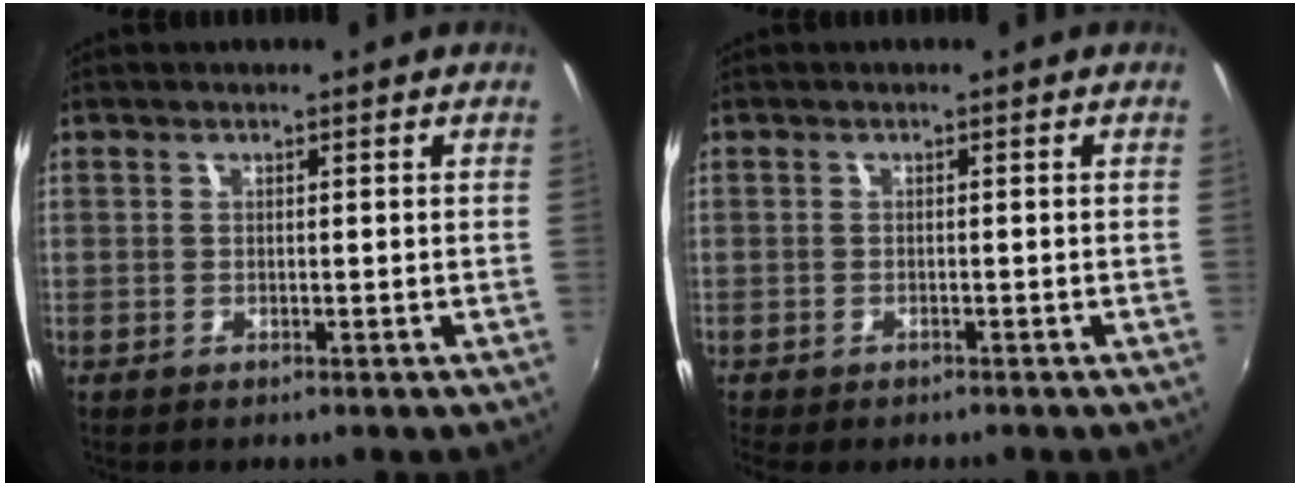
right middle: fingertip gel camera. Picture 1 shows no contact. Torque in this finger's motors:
{"motor_torque": [1.06, -1.08, 0.16, 0.08]}